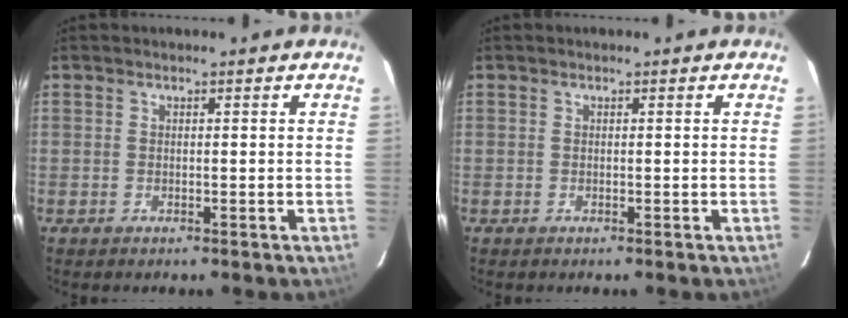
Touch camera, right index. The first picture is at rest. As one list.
[{"total": 0.0}]